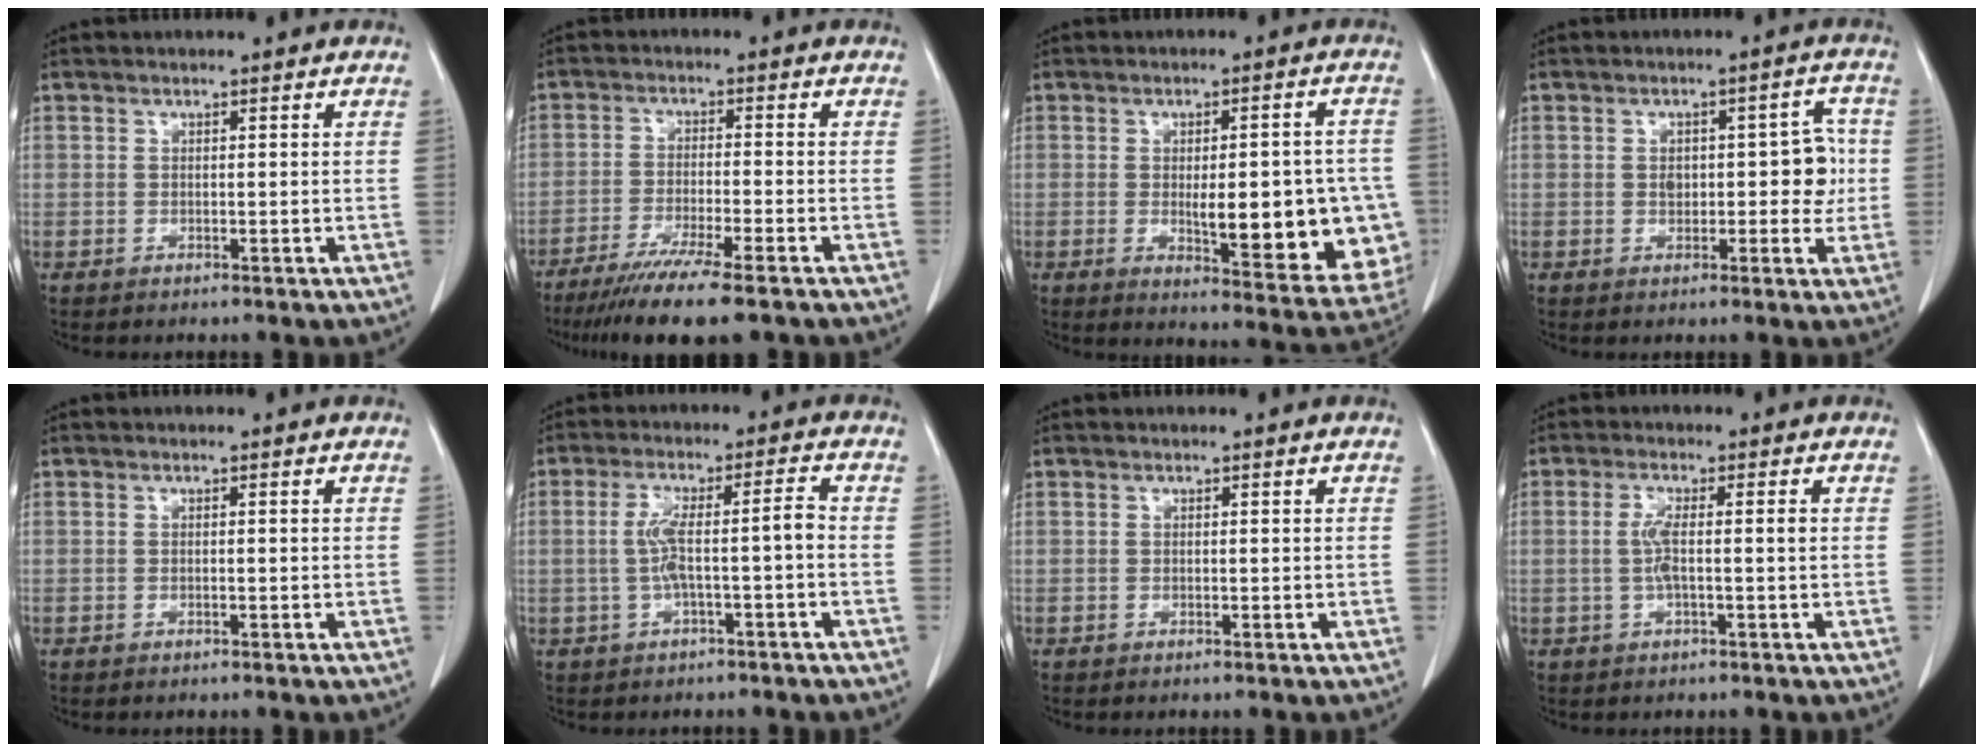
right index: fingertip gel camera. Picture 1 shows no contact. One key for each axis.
{"total": 10.4, "fx": -7.9, "fy": -0.2, "fz": 6.8, "tx": -0.105, "ty": -0.027, "tz": -0.127}
{"total": 17.7, "fx": -2.4, "fy": 5.2, "fz": 16.8, "tx": -0.153, "ty": 0.008, "tz": -0.005}
{"total": 6.1, "fx": 0.1, "fy": 3.1, "fz": 5.3, "tx": -0.063, "ty": 0.021, "tz": 0.006}
{"total": 0.0}
{"total": 6.0, "fx": -1.0, "fy": 0.4, "fz": 5.9, "tx": -0.119, "ty": 0.025, "tz": -0.014}
{"total": 0.0}
{"total": 3.6, "fx": -0.1, "fy": 0.4, "fz": 3.6, "tx": -0.077, "ty": 0.004, "tz": -0.002}